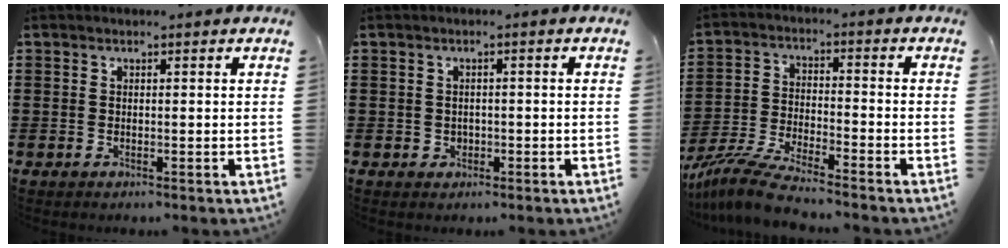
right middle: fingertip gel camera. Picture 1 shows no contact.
{"total": 1.0, "force": [0.0, 0.9, 0.3], "torque": [-0.009, 0.006, -0.001]}
{"total": 7.5, "force": [-6.9, 0.2, 2.9], "torque": [-0.074, -0.005, -0.138]}